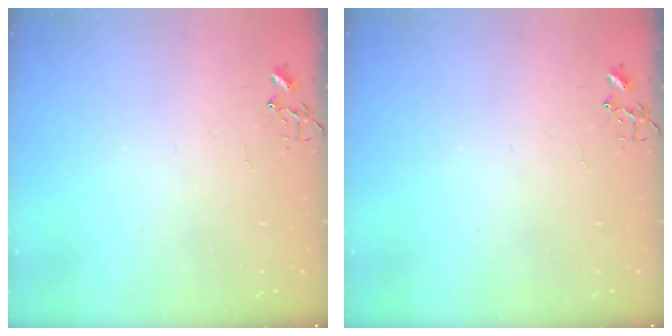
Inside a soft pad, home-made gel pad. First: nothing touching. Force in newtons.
{"total": 0.0}